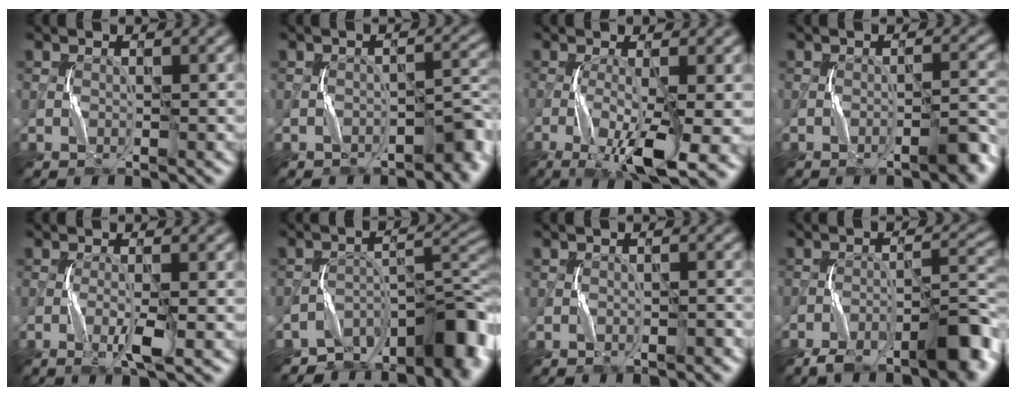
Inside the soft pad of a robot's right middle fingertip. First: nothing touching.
{"total": 3.5, "force": [-2.5, 1.7, 1.7], "torque": [-0.004, 0.003, -0.037]}
{"total": 7.9, "force": [-3.1, 1.6, 7.1], "torque": [-0.124, -0.007, -0.048]}
{"total": 2.4, "force": [-1.4, 0.4, 2.0], "torque": [-0.029, 0.010, -0.024]}
{"total": 2.0, "force": [-0.8, 0.0, 1.8], "torque": [-0.039, -0.002, -0.018]}
{"total": 9.9, "force": [-7.6, 4.3, 4.7], "torque": [-0.037, 0.001, -0.130]}
{"total": 1.0, "force": [-0.6, 0.6, 0.5], "torque": [-0.007, 0.002, -0.011]}
{"total": 6.8, "force": [-4.9, 1.7, 4.4], "torque": [-0.064, 0.009, -0.082]}